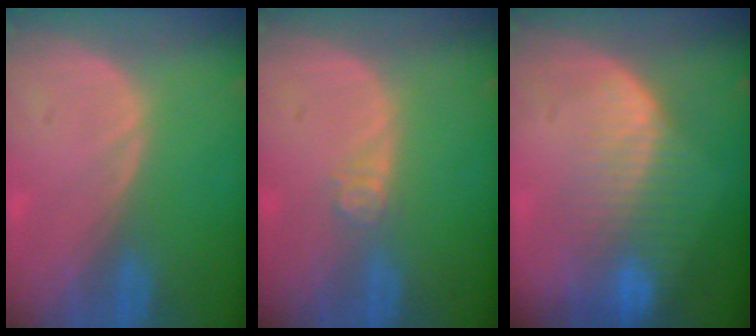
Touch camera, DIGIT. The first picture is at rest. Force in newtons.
{"total": 2.4, "press": 2.0, "slide": 1.3}
{"total": 8.5, "press": 7.3, "slide": 4.4}